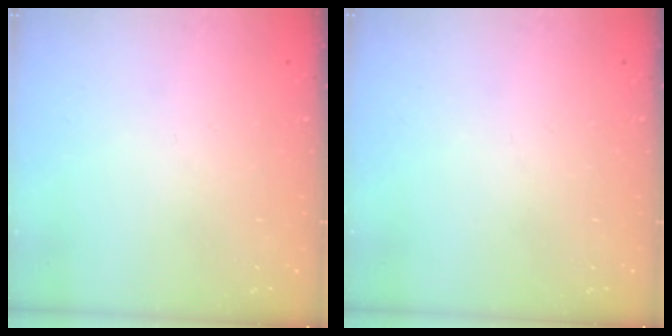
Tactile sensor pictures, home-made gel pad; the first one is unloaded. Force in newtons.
{"total": 0.0}